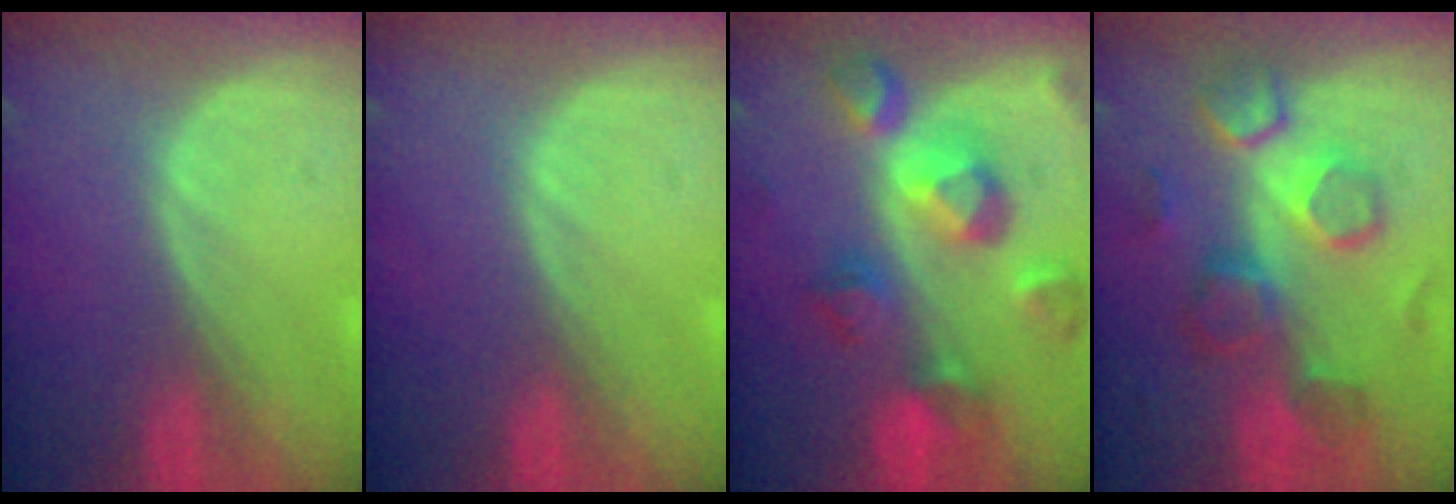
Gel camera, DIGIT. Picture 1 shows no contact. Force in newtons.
{"total": 0.0}
{"total": 10.4, "press": 9.3, "slide": 4.6}
{"total": 9.3, "press": 8.7, "slide": 3.2}